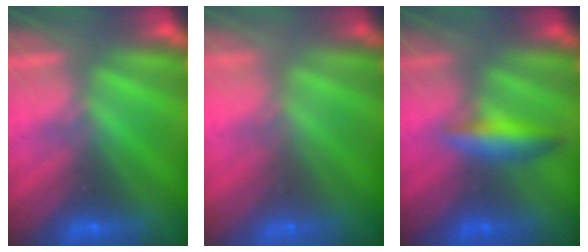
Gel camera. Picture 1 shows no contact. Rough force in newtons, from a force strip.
{"total": 8.5}
{"total": 2.4}